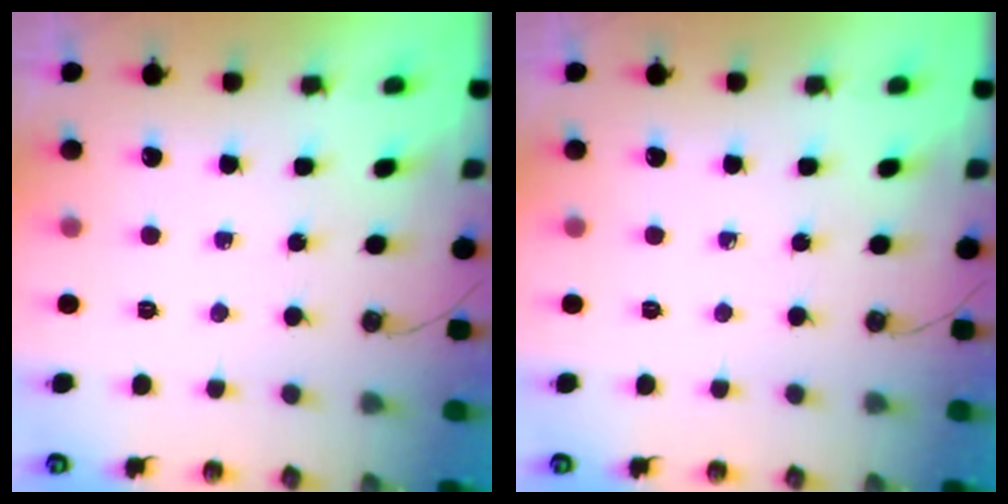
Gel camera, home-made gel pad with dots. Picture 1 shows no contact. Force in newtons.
{"total": 0.0}